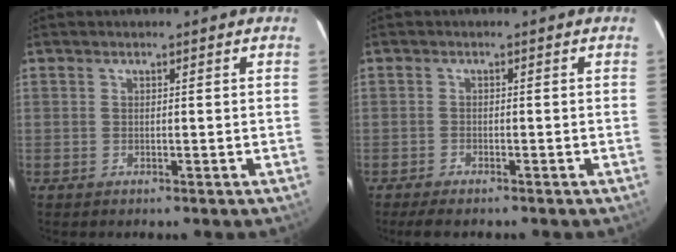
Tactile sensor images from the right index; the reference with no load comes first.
{"total": 3.3, "force": [-2.7, 0.9, 1.7], "torque": [-0.024, -0.009, -0.037]}